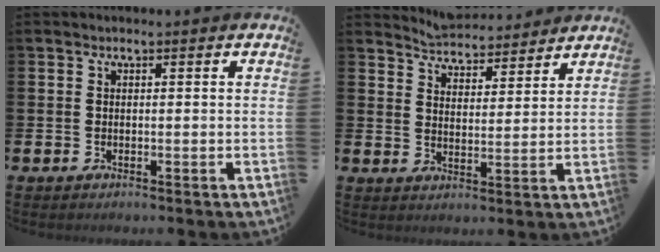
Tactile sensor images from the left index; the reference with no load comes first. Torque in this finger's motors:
{"motor_torque": [0.05, -0.02, -0.15, -0.19]}